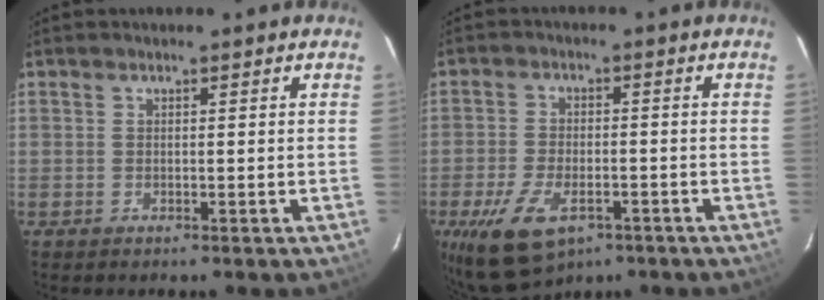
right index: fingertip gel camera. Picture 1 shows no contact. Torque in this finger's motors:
{"motor_torque": [1.15, -1.00, 0.65, 0.12]}